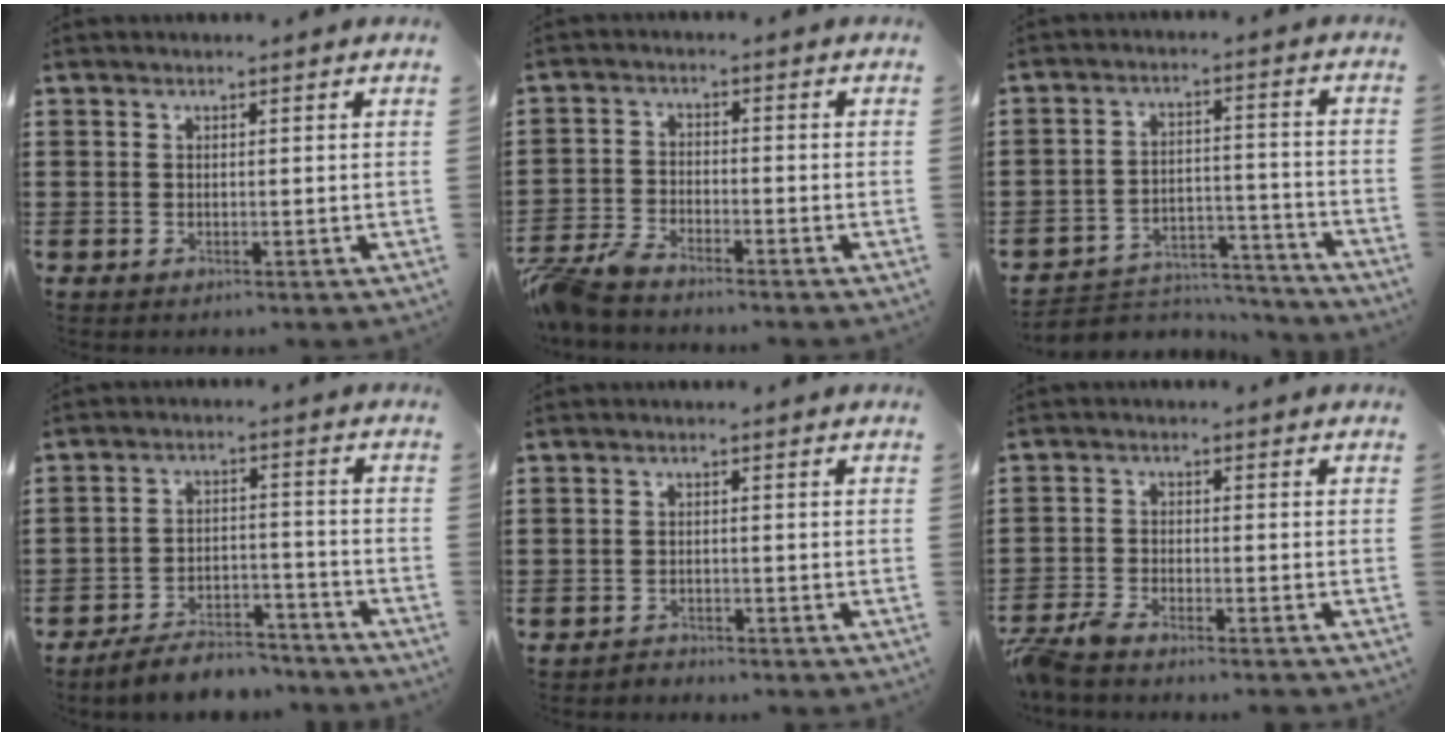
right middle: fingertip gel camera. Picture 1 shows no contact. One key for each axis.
{"total": 4.5, "fx": -4.2, "fy": 0.5, "fz": 1.5, "tx": -0.062, "ty": -0.012, "tz": -0.092}
{"total": 4.9, "fx": -4.7, "fy": 1.4, "fz": 0.2, "tx": -0.007, "ty": 0.013, "tz": -0.097}
{"total": 6.1, "fx": -5.8, "fy": 1.2, "fz": 1.4, "tx": -0.024, "ty": 0.013, "tz": -0.113}
{"total": 1.5, "fx": -1.5, "fy": 0.3, "fz": -0.2, "tx": -0.002, "ty": 0.002, "tz": -0.034}
{"total": 3.8, "fx": -3.6, "fy": 0.2, "fz": 1.2, "tx": -0.051, "ty": -0.012, "tz": -0.080}